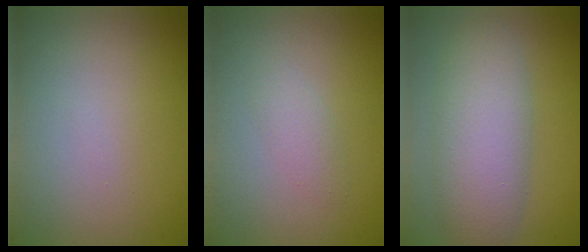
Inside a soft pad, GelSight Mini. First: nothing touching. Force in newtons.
{"total": 1.3, "press": 1.3, "slide": 0.1}
{"total": 5.7, "press": 5.7, "slide": 0.1}